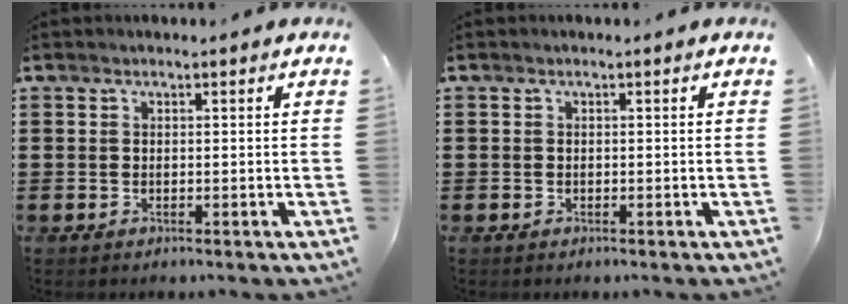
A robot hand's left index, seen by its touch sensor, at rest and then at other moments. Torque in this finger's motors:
{"motor_torque": [0.22, 0.86, -0.08, -0.08]}